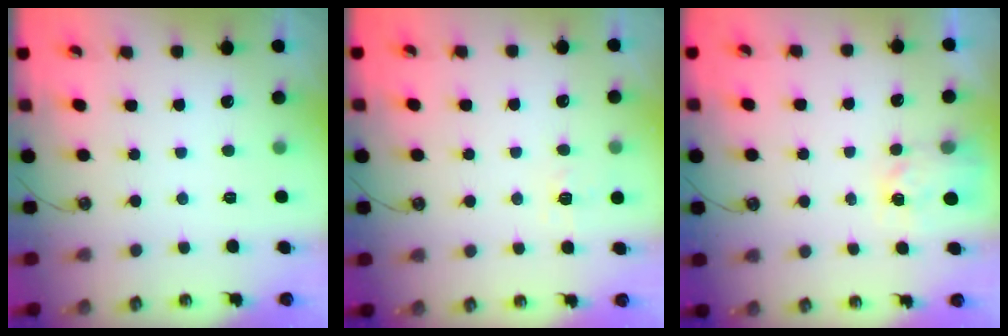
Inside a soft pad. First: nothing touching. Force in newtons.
{"total": 5.3, "press": 5.3, "slide": 0.6}
{"total": 3.4, "press": 3.4, "slide": 0.4}